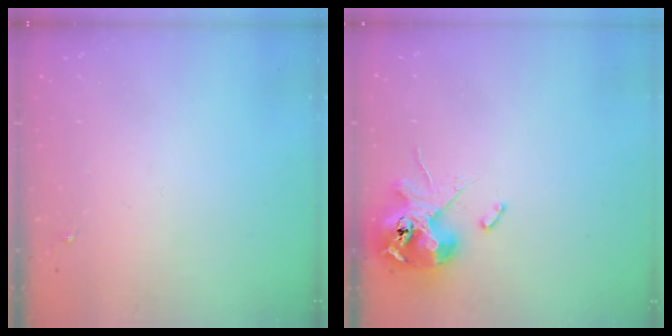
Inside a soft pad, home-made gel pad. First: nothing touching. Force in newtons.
{"total": 12.7, "press": 12.5, "slide": 2.1}